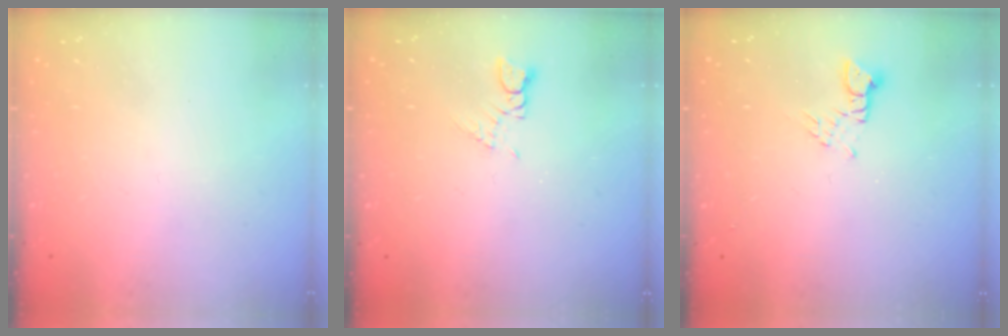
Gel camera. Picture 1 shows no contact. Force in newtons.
{"total": 1.3, "press": 1.3, "slide": 0.2}
{"total": 2.8, "press": 2.8, "slide": 0.3}